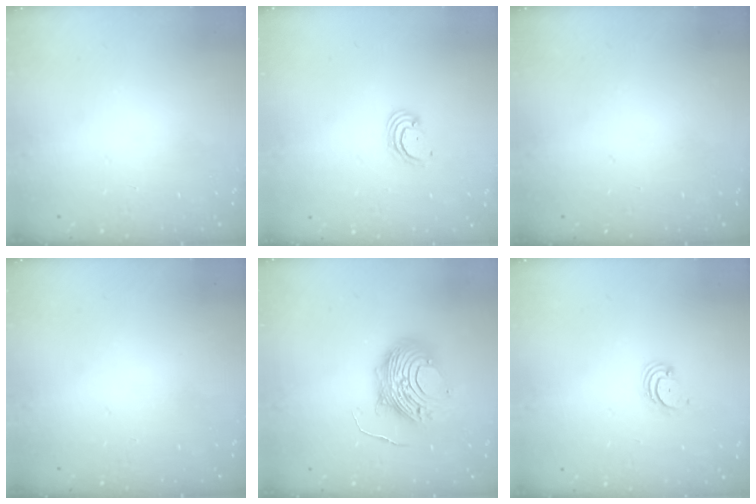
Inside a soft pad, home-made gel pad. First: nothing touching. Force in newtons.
{"total": 2.3, "press": 2.3, "slide": 0.1}
{"total": 0.0}
{"total": 0.0}
{"total": 13.5, "press": 13.4, "slide": 1.4}
{"total": 2.7, "press": 2.7, "slide": 0.3}